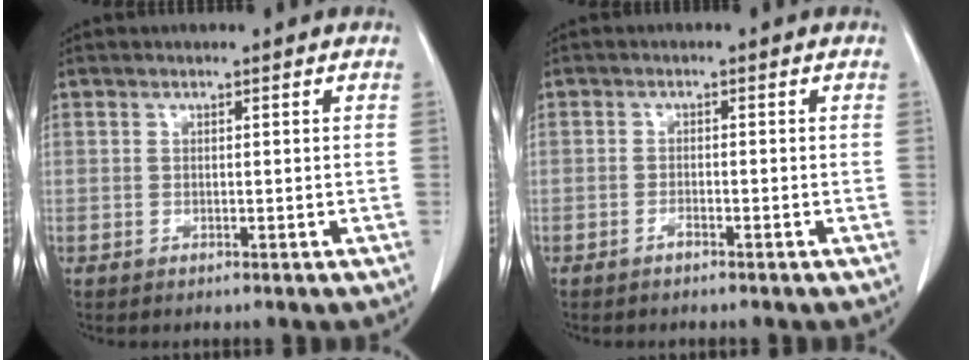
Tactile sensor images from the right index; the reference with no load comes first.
{"total": 1.0, "force": [-0.8, 0.1, 0.5], "torque": [-0.011, 0.001, -0.014]}